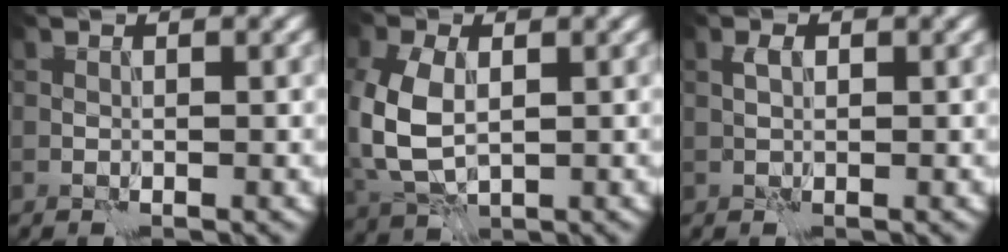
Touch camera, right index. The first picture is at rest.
{"total": 6.3, "force": [0.2, 4.1, 4.8], "torque": [-0.129, -0.003, 0.007]}
{"total": 0.9, "force": [0.4, 0.5, 0.6], "torque": [-0.010, 0.002, 0.007]}